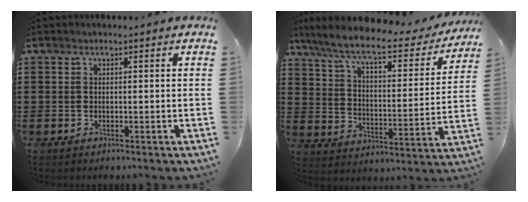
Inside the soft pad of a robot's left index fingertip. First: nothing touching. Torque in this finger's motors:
{"motor_torque": [2.14, 0.00, 1.05, 0.21]}